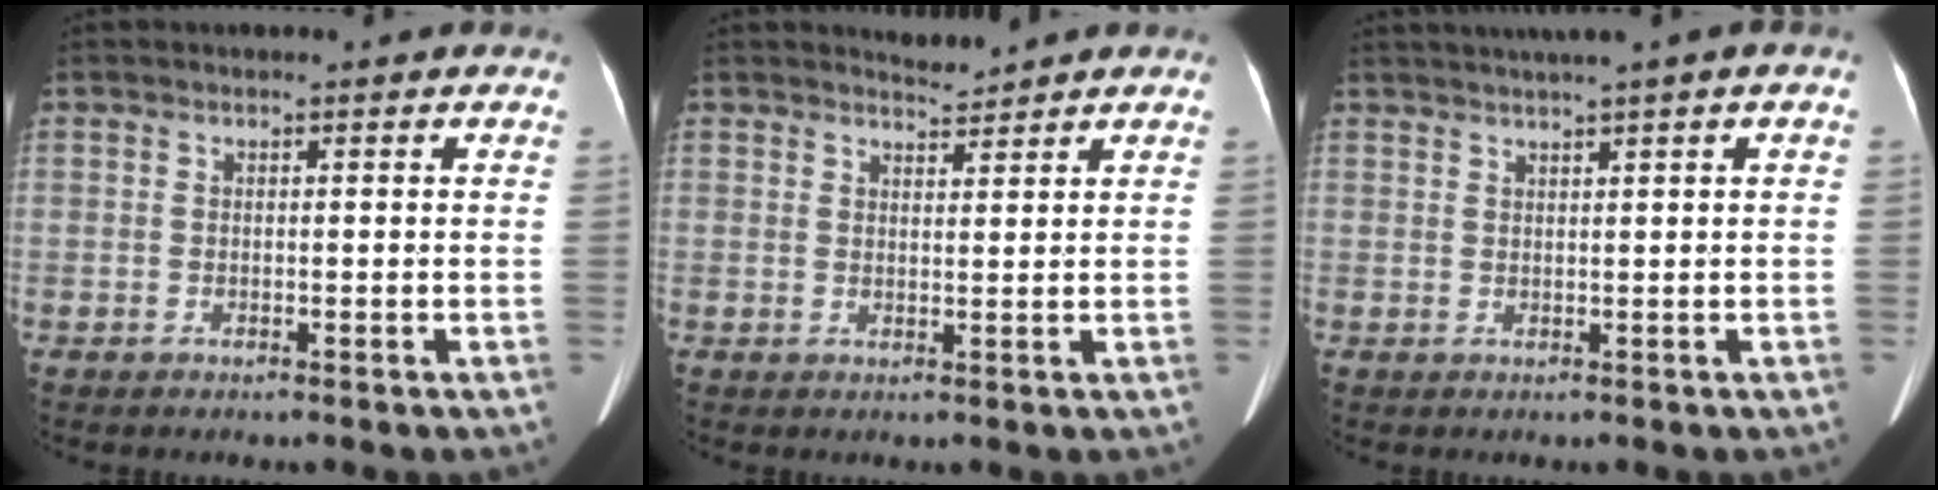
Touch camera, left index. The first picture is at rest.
{"total": 1.8, "force": [1.8, -0.2, -0.3], "torque": [-0.003, -0.003, 0.035]}
{"total": 4.4, "force": [2.8, -0.6, 3.3], "torque": [-0.058, 0.024, 0.049]}